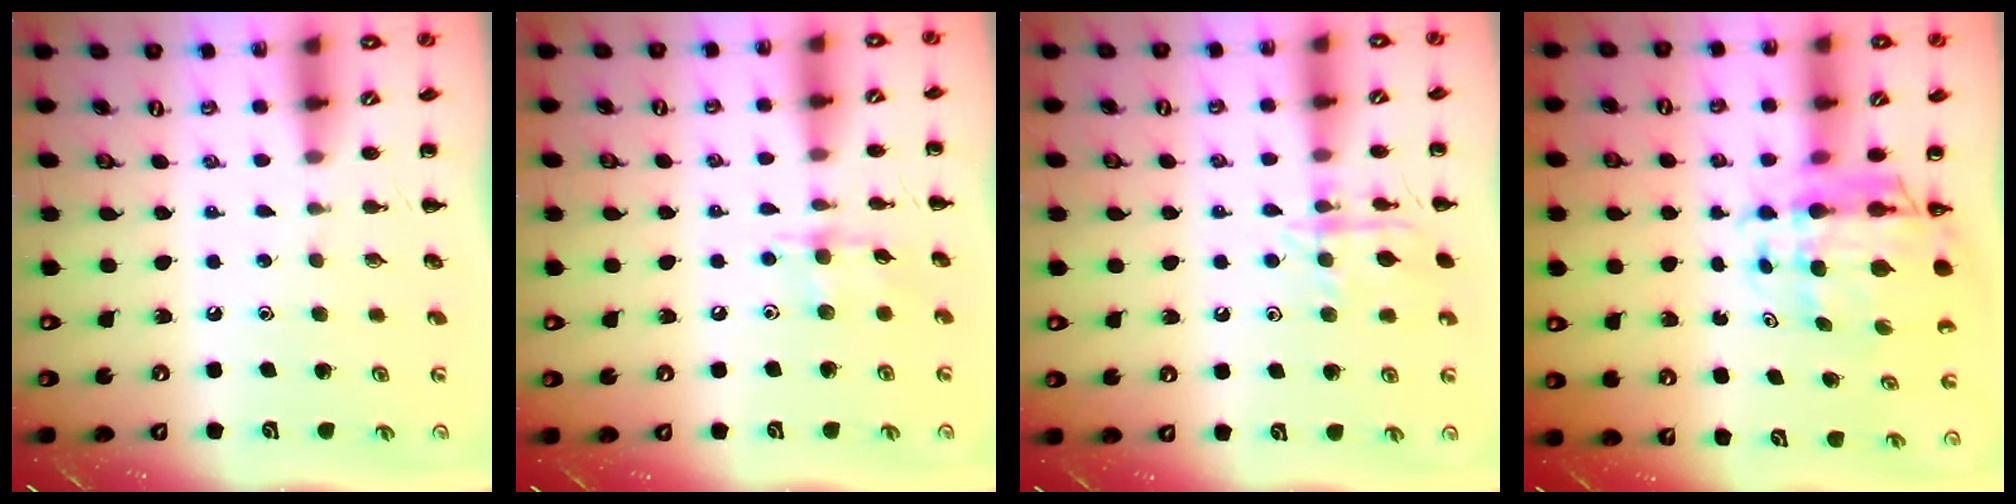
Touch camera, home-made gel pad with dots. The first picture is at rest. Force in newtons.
{"total": 7.8, "press": 7.8, "slide": 0.6}
{"total": 12.1, "press": 12.0, "slide": 0.6}
{"total": 9.1, "press": 8.5, "slide": 3.3}